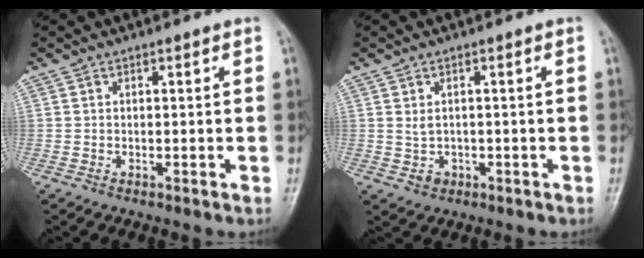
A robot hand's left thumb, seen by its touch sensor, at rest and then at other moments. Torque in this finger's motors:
{"motor_torque": [0.03, 0.04, 0.18, 0.18, 0.00]}